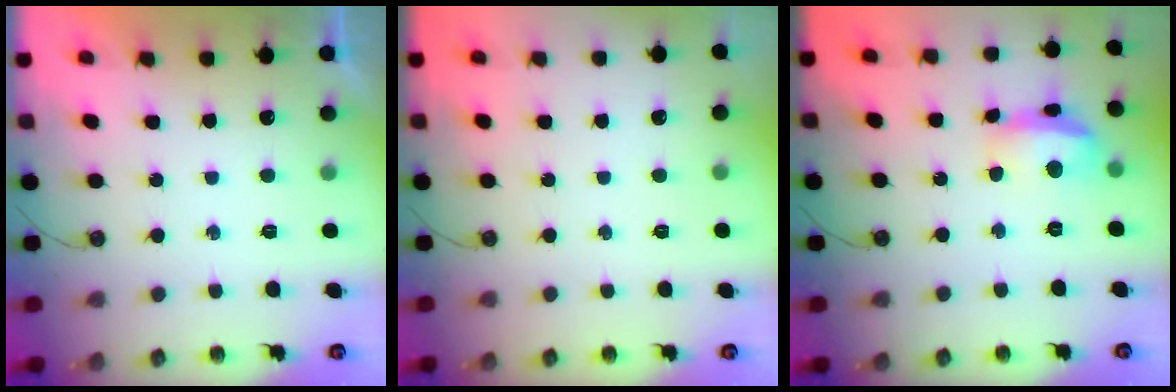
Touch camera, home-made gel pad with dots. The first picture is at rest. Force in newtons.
{"total": 0.0}
{"total": 12.4, "press": 12.3, "slide": 1.6}